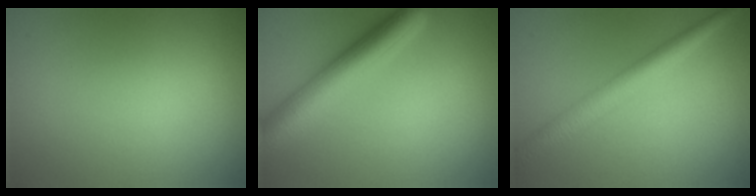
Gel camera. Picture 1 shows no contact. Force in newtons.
{"total": 6.5, "press": 6.5, "slide": 0.3}
{"total": 3.9, "press": 3.9, "slide": 0.1}